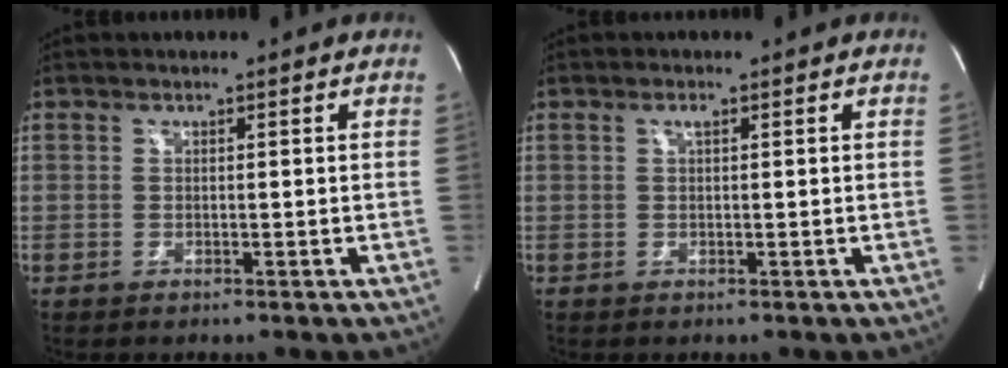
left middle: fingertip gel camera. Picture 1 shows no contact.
{"total": 0.7, "force": [0.3, 0.1, 0.7], "torque": [-0.014, 0.002, 0.005]}